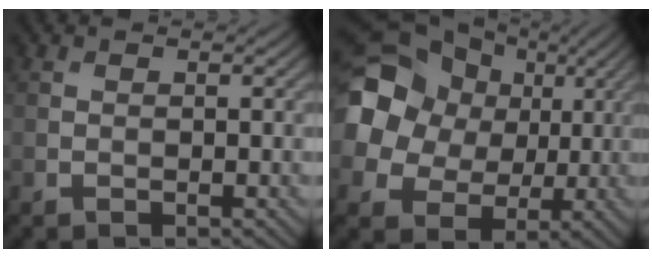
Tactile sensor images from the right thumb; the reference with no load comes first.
{"total": 18.0, "force": [4.8, 15.4, 8.0], "torque": [-0.258, 0.033, 0.079]}